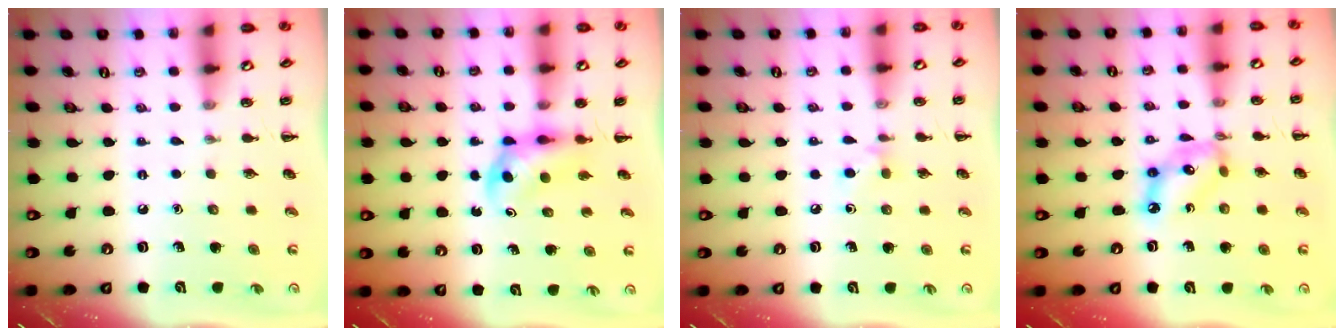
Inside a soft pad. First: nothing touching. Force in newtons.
{"total": 4.3, "press": 4.1, "slide": 1.0}
{"total": 4.0, "press": 3.7, "slide": 1.5}
{"total": 9.9, "press": 9.6, "slide": 2.3}